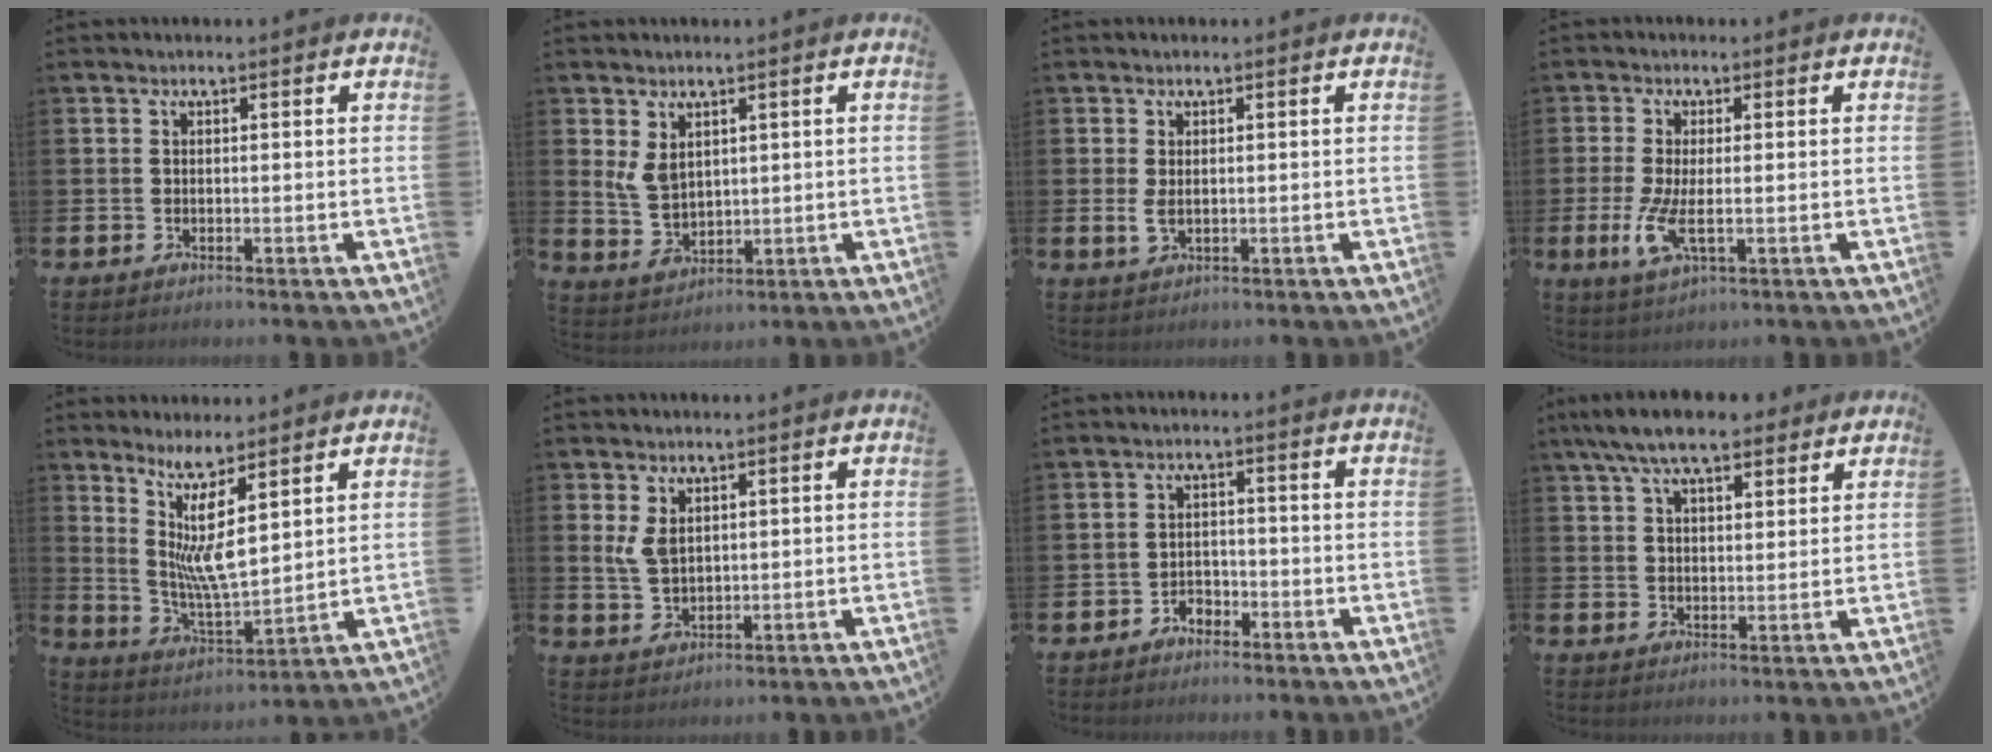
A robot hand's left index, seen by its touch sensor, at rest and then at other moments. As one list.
[{"total": 4.4, "force": [2.3, 2.7, 2.6], "torque": [-0.051, -0.004, 0.042]}, {"total": 2.0, "force": [0.3, 0.9, 1.7], "torque": [-0.027, -0.001, 0.003]}, {"total": 4.8, "force": [-0.6, 1.4, 4.5], "torque": [-0.091, -0.009, -0.012]}, {"total": 7.7, "force": [4.8, 1.0, 5.9], "torque": [-0.123, -0.036, 0.082]}, {"total": 3.8, "force": [1.7, 2.2, 2.6], "torque": [-0.042, -0.001, 0.028]}, {"total": 2.2, "force": [-1.8, 1.1, 0.3], "torque": [-0.016, 0.006, -0.040]}, {"total": 7.5, "force": [6.5, 2.1, 3.2], "torque": [-0.080, -0.014, 0.120]}]